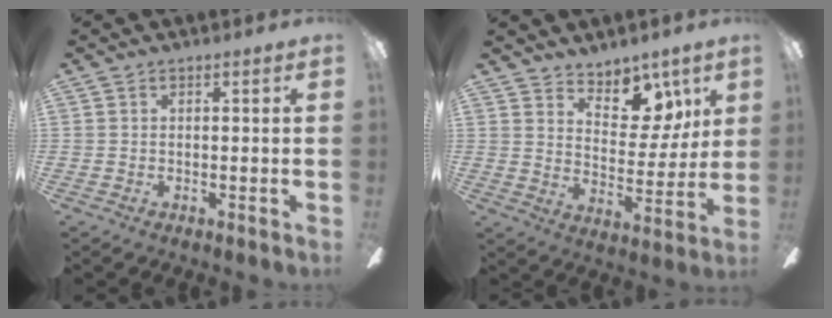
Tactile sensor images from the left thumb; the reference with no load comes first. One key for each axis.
{"total": 10.9, "fx": 7.4, "fy": 6.4, "fz": 4.8, "tx": -0.059, "ty": -0.051, "tz": 0.136}